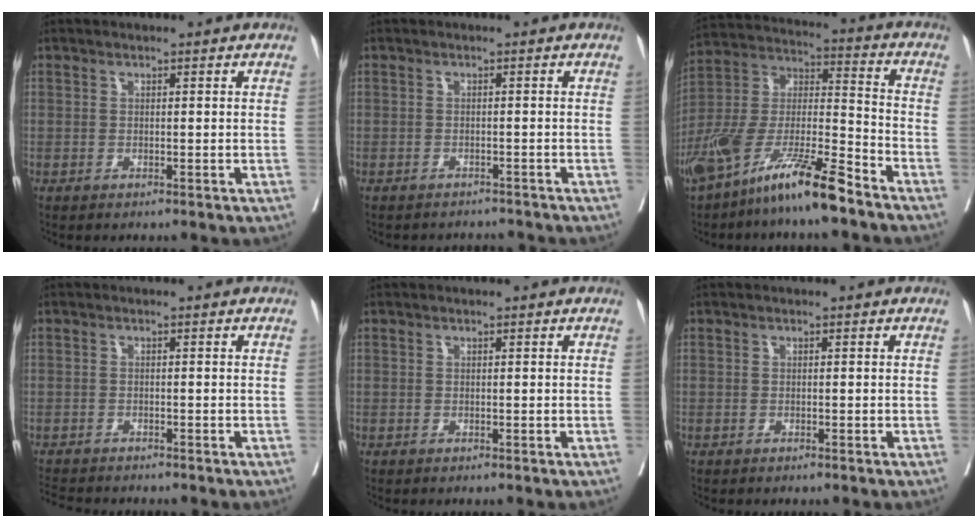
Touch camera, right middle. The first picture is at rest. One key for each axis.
{"total": 4.1, "fx": -3.8, "fy": 1.4, "fz": -0.3, "tx": 0.011, "ty": -0.003, "tz": -0.051}
{"total": 16.4, "fx": -11.7, "fy": 1.7, "fz": 11.4, "tx": -0.242, "ty": -0.018, "tz": -0.221}
{"total": 4.6, "fx": -4.4, "fy": 0.6, "fz": 1.3, "tx": -0.016, "ty": -0.012, "tz": -0.072}
{"total": 0.0}
{"total": 0.0}